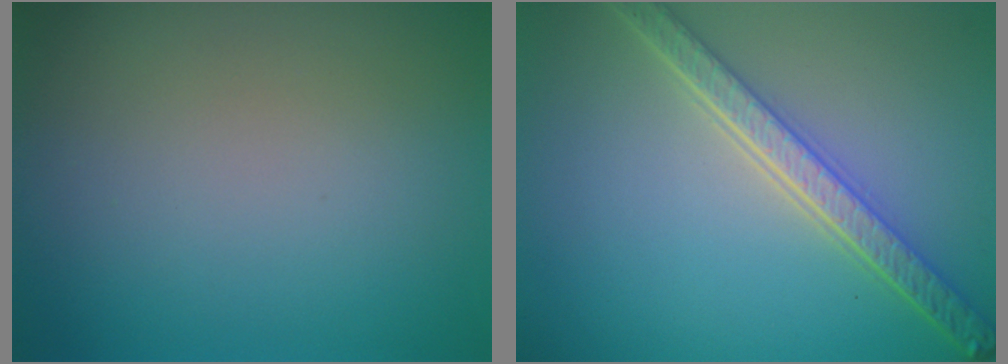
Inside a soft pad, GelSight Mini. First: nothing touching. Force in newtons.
{"total": 5.3, "press": 4.0, "slide": 3.5}